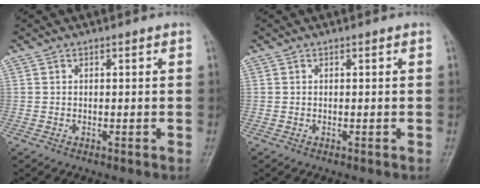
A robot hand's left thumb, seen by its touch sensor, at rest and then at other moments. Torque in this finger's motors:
{"motor_torque": [-0.05, 0.05, 0.00, 0.00, 0.00]}